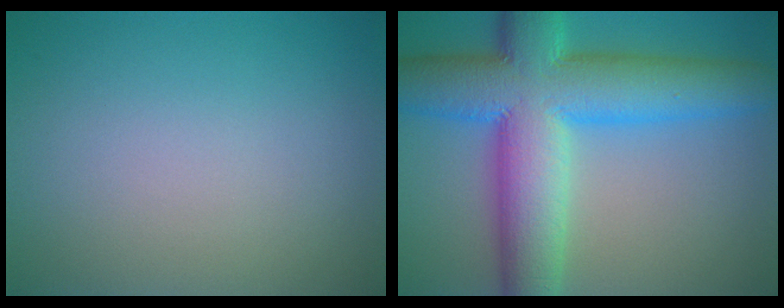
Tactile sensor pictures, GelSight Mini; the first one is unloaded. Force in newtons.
{"total": 12.9, "press": 12.9, "slide": 0.3}